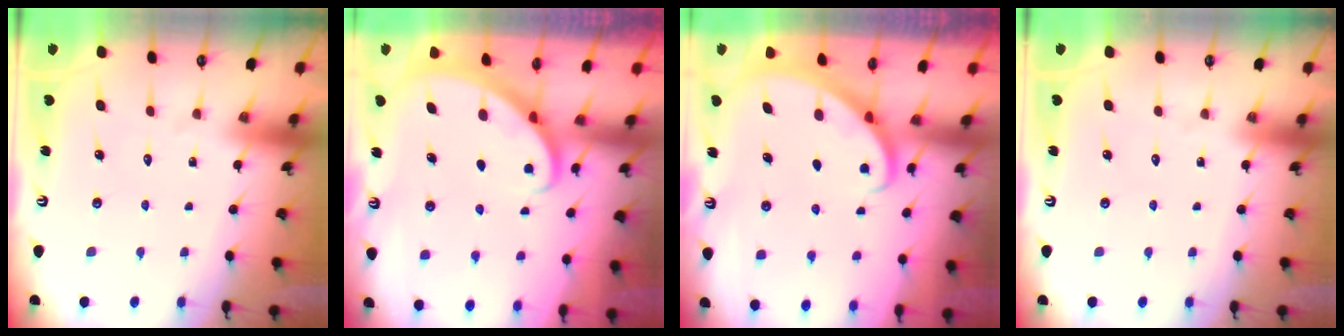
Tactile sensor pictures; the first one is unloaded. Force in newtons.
{"total": 2.7, "press": 2.7, "slide": 0.2}
{"total": 2.9, "press": 2.9, "slide": 0.2}
{"total": 0.0}